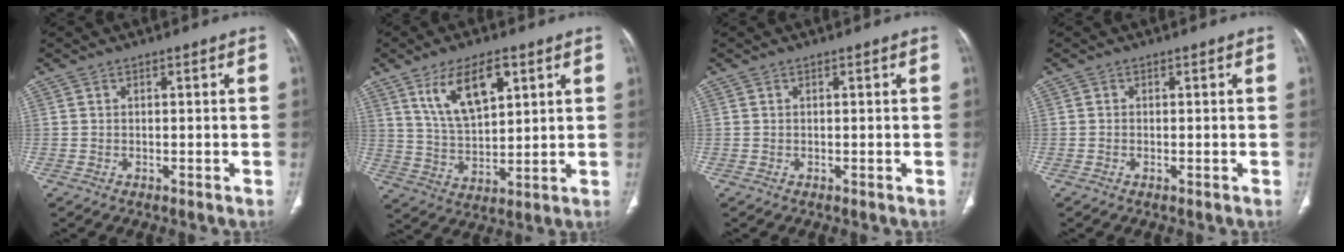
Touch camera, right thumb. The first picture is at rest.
{"total": 12.2, "force": [6.0, 5.6, 9.1], "torque": [-0.149, -0.023, 0.123]}
{"total": 0.0}
{"total": 0.0}